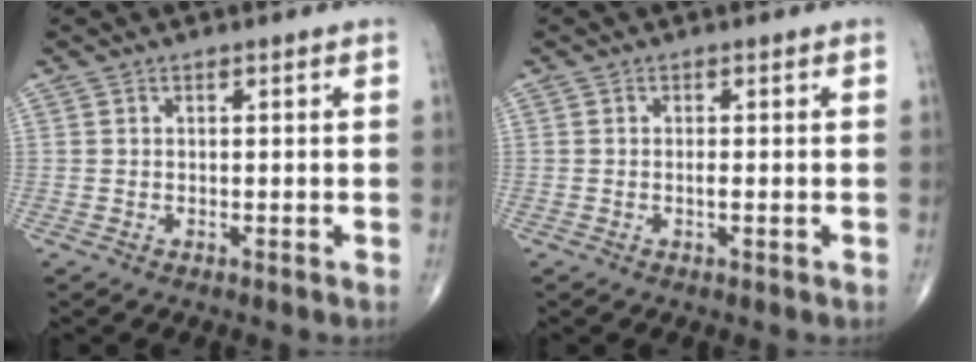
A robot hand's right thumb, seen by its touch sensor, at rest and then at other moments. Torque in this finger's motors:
{"motor_torque": [2.45, 2.04, 1.51, -1.26, 0.25]}